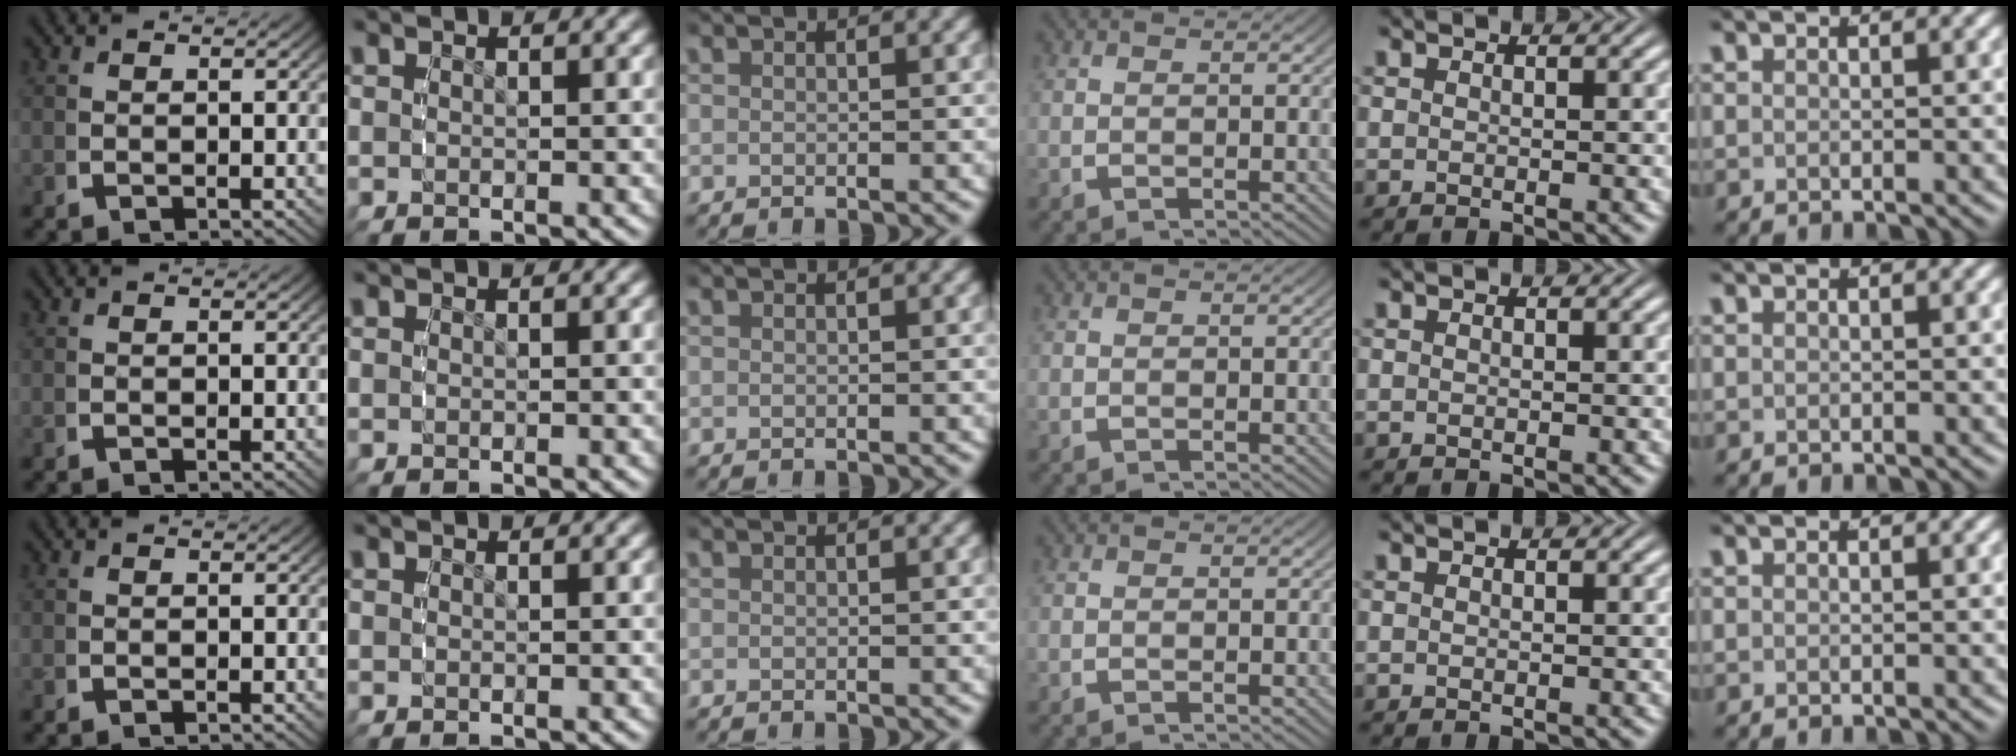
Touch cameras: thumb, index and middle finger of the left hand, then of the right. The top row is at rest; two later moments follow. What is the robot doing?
{"motion": "reach", "object": "stress ball aka squeeze ball"}